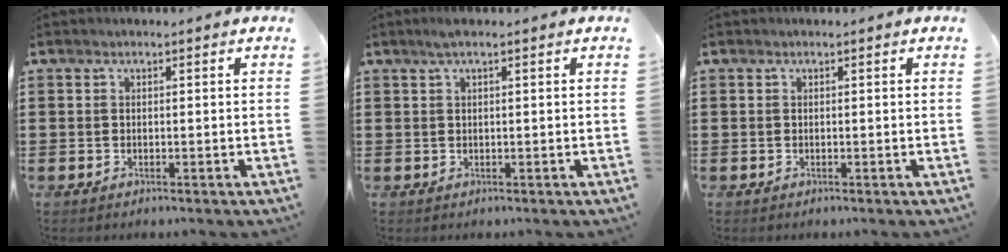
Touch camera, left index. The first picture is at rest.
{"total": 1.1, "force": [0.5, 0.0, 1.0], "torque": [-0.020, 0.001, 0.009]}
{"total": 0.0}